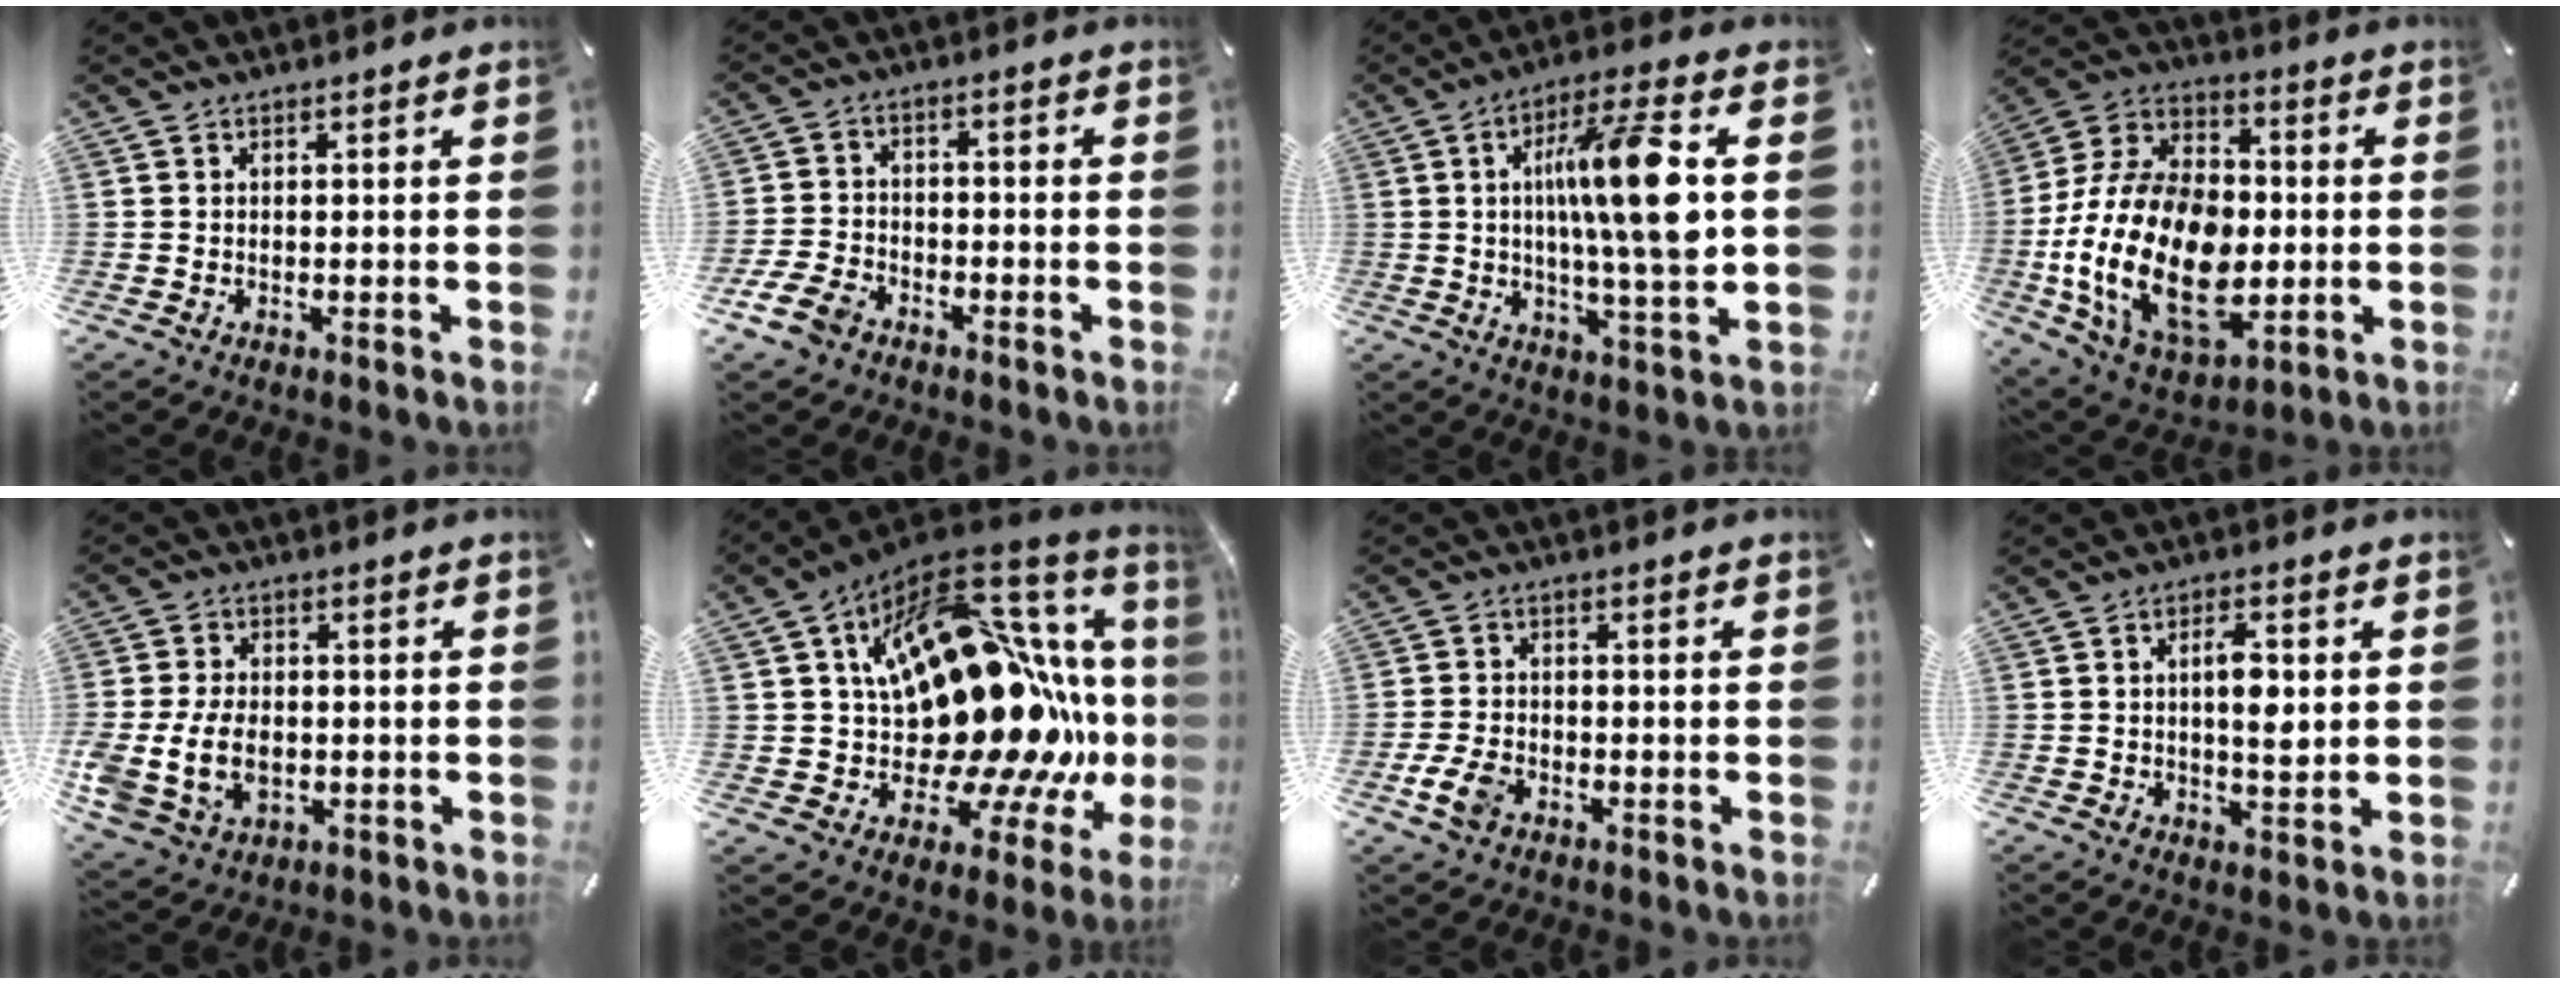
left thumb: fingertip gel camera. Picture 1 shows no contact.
{"total": 7.6, "force": [-4.8, 4.9, 3.1], "torque": [-0.067, 0.026, -0.092]}
{"total": 15.8, "force": [2.3, 2.6, 15.4], "torque": [-0.278, -0.005, 0.030]}
{"total": 24.9, "force": [-4.4, 16.6, 18.1], "torque": [-0.391, 0.001, -0.071]}
{"total": 10.9, "force": [-1.8, 8.2, 6.9], "torque": [-0.157, 0.005, -0.027]}
{"total": 29.2, "force": [3.1, 17.0, 23.5], "torque": [-0.287, -0.120, 0.112]}
{"total": 5.5, "force": [-2.7, 3.6, 3.3], "torque": [-0.082, 0.008, -0.053]}
{"total": 6.4, "force": [0.8, 2.7, 5.7], "torque": [-0.095, -0.001, 0.012]}